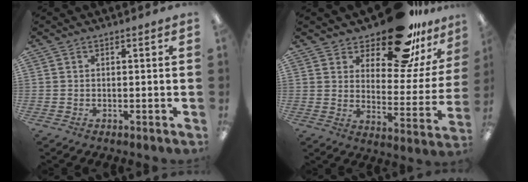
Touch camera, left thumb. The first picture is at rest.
{"total": 18.5, "force": [14.7, 6.4, 9.2], "torque": [-0.137, -0.100, 0.248]}